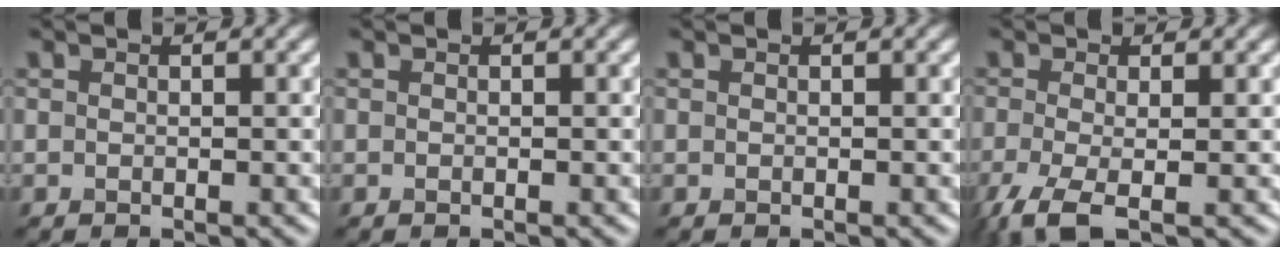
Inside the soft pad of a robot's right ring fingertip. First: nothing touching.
{"total": 0.0}
{"total": 0.0}
{"total": 4.1, "force": [-2.1, 1.1, 3.3], "torque": [-0.076, -0.007, -0.049]}